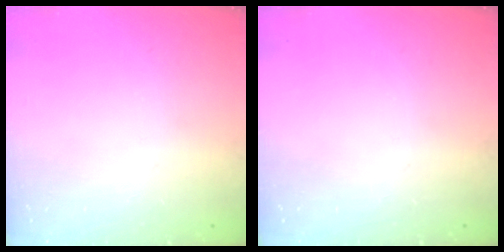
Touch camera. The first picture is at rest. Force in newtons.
{"total": 0.0}